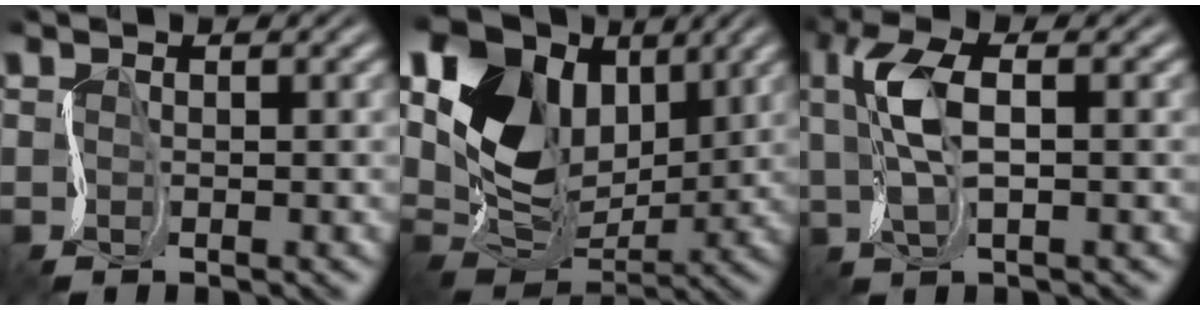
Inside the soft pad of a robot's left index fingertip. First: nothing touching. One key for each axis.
{"total": 11.3, "fx": 4.2, "fy": 8.2, "fz": 6.5, "tx": -0.145, "ty": 0.005, "tz": 0.072}
{"total": 4.8, "fx": 1.0, "fy": 1.7, "fz": 4.4, "tx": -0.098, "ty": 0.011, "tz": 0.011}